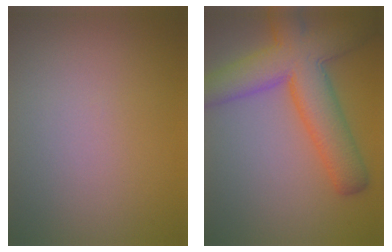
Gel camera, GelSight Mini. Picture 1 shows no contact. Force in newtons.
{"total": 9.1, "press": 9.1, "slide": 0.4}